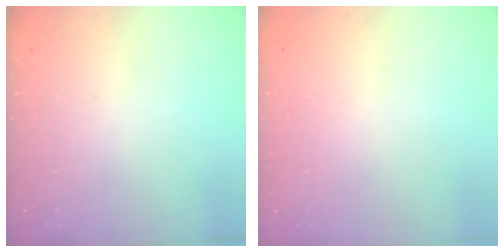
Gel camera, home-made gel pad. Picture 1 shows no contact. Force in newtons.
{"total": 0.0}